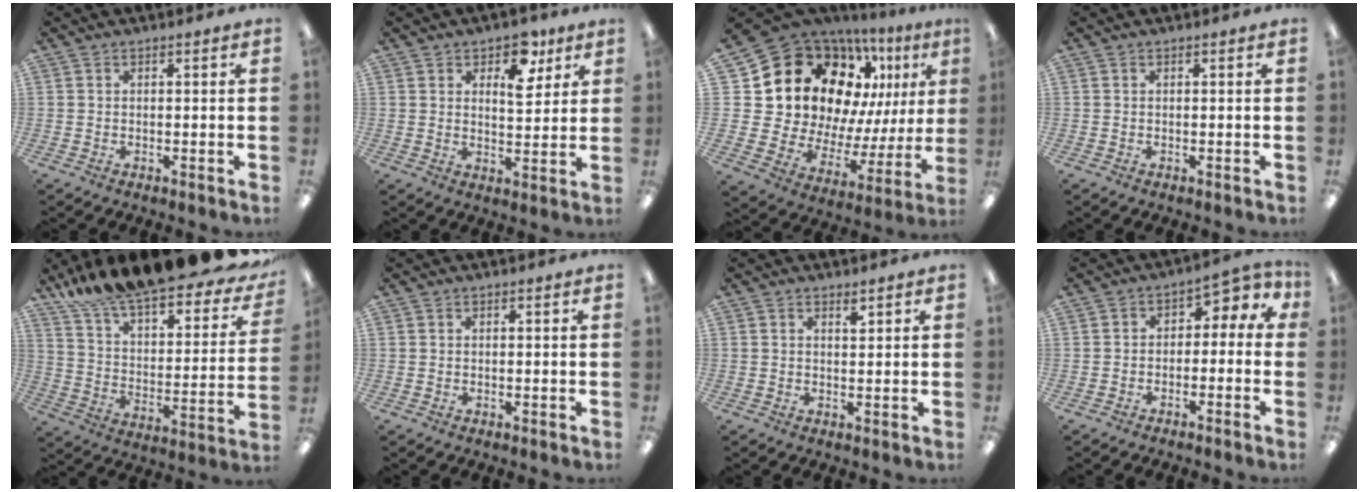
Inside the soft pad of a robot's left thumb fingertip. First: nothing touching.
{"total": 9.5, "force": [5.2, 5.3, 5.9], "torque": [-0.073, -0.016, 0.086]}
{"total": 22.6, "force": [12.5, 15.6, 10.7], "torque": [-0.214, -0.098, 0.257]}
{"total": 0.0}
{"total": 17.4, "force": [15.4, 3.6, 7.2], "torque": [-0.122, -0.121, 0.262]}
{"total": 0.0}
{"total": 1.7, "force": [1.3, 0.6, 1.0], "torque": [-0.005, -0.006, 0.019]}
{"total": 4.1, "force": [-2.6, 2.5, 1.9], "torque": [-0.021, 0.018, -0.054]}